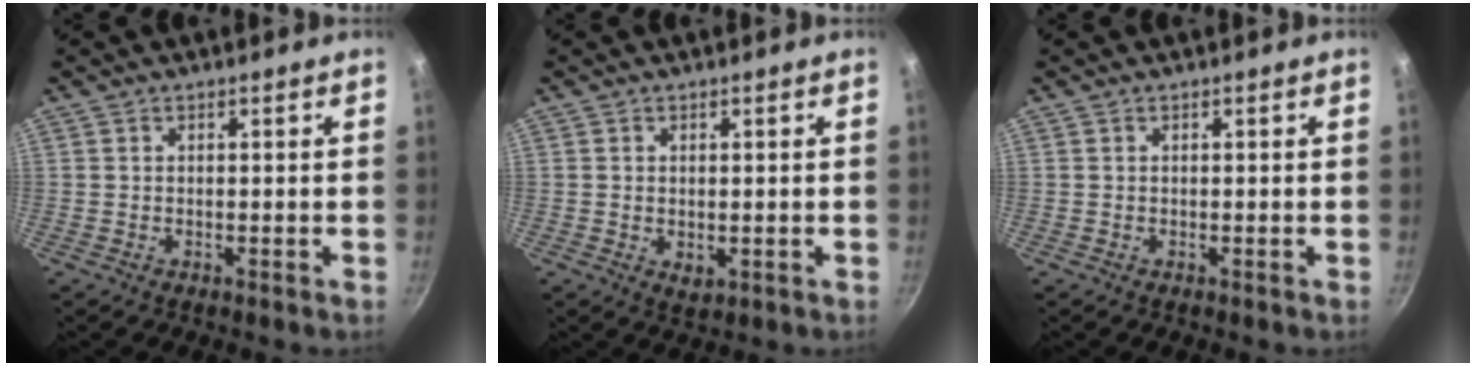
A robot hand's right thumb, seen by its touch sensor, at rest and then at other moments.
{"total": 2.3, "force": [0.0, 1.5, 1.7], "torque": [-0.025, -0.006, 0.003]}
{"total": 0.0}